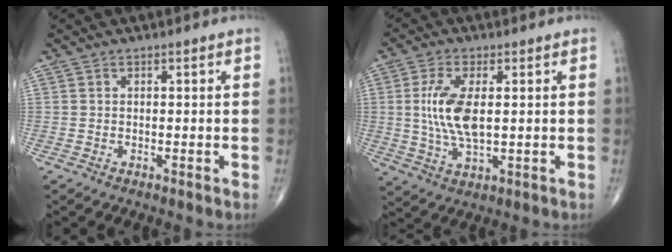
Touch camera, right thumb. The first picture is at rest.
{"total": 9.8, "force": [1.0, 4.2, 8.8], "torque": [-0.186, -0.010, 0.024]}